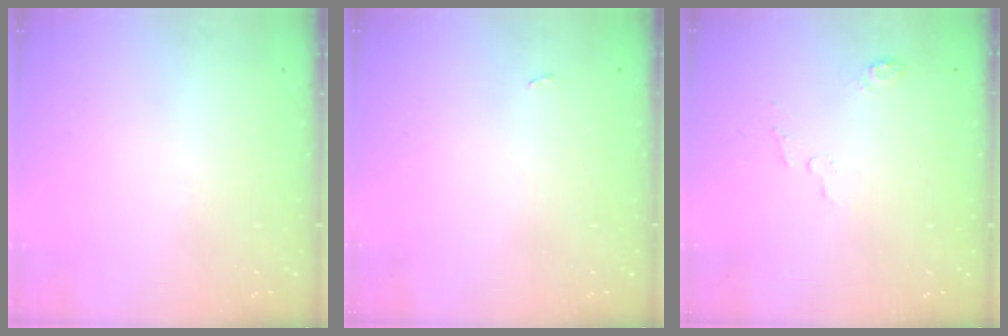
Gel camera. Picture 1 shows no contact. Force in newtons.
{"total": 2.2, "press": 2.2, "slide": 0.3}
{"total": 4.1, "press": 4.0, "slide": 0.8}